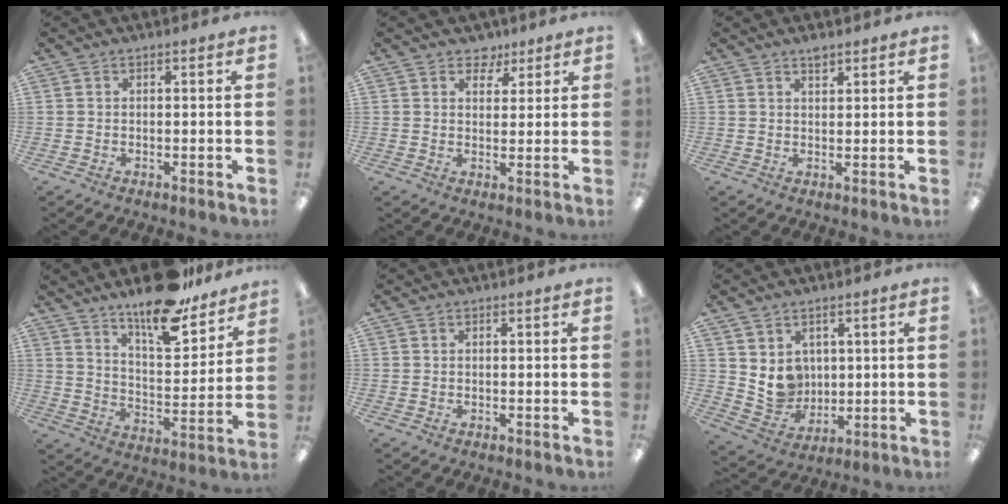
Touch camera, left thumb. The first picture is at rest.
{"total": 4.6, "force": [3.4, 3.0, 0.8], "torque": [-0.005, -0.014, 0.059]}
{"total": 2.2, "force": [1.8, 0.9, 0.9], "torque": [-0.012, -0.005, 0.032]}
{"total": 15.8, "force": [13.3, 4.5, 7.3], "torque": [-0.107, -0.098, 0.226]}
{"total": 0.0}
{"total": 8.0, "force": [3.3, 6.9, 2.1], "torque": [-0.039, -0.024, 0.070]}